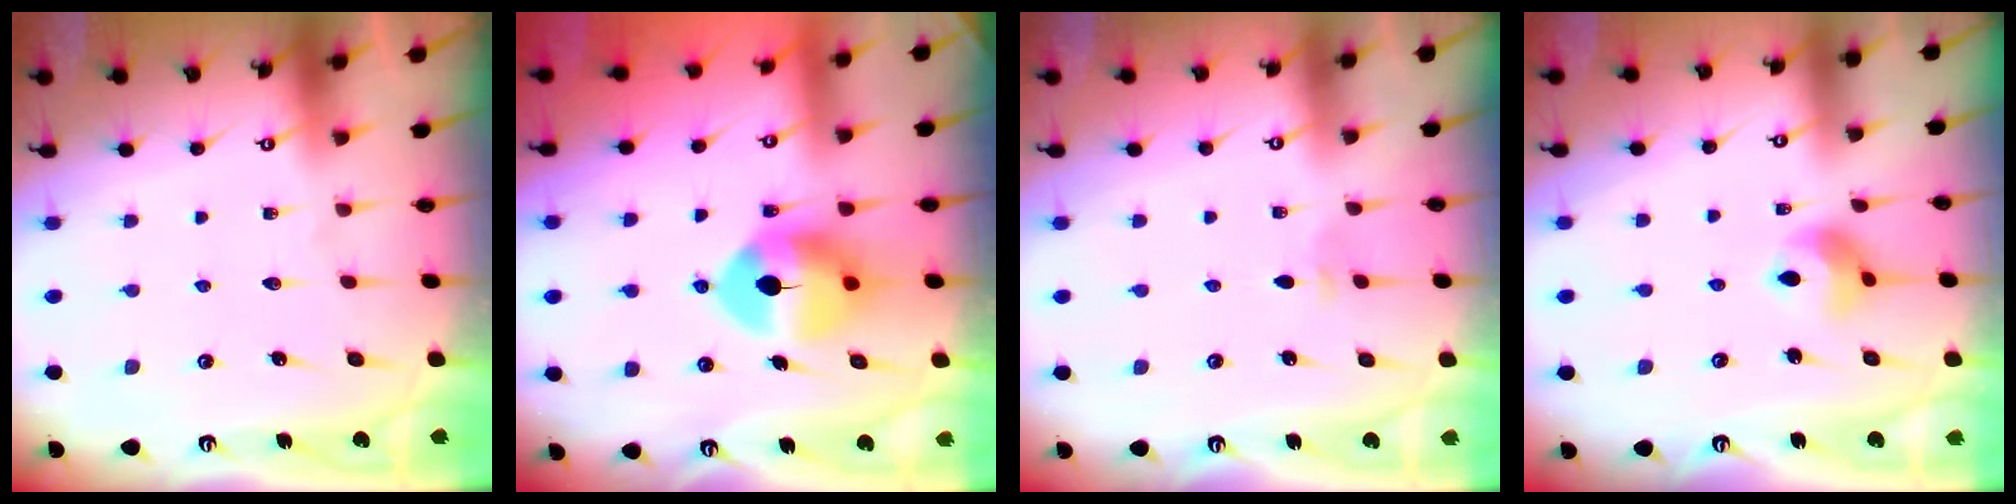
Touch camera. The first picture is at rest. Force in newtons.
{"total": 9.7, "press": 9.5, "slide": 1.9}
{"total": 2.8, "press": 2.7, "slide": 0.7}
{"total": 7.8, "press": 7.7, "slide": 1.0}